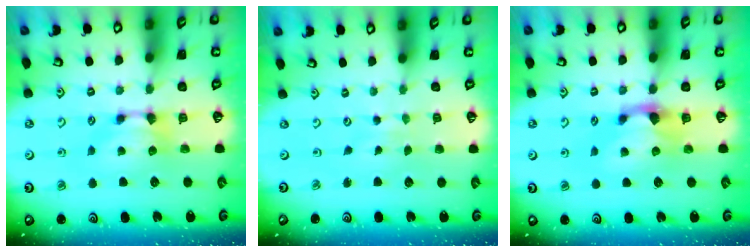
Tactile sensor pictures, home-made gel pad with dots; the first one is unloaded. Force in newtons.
{"total": 3.9, "press": 3.8, "slide": 0.3}
{"total": 1.4, "press": 0.9, "slide": 1.0}